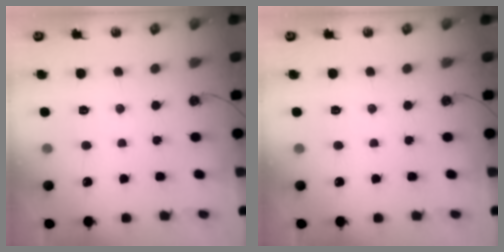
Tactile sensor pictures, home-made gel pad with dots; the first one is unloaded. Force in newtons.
{"total": 0.0}